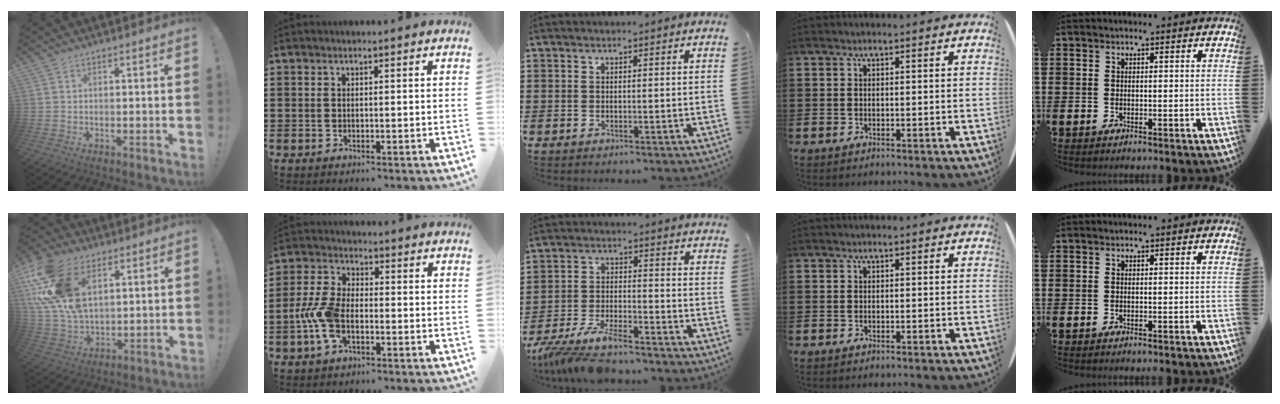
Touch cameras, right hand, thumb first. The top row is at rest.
{"thumb": {"total": 20.6, "force": [8.6, 12.8, 13.7], "torque": [-0.279, -0.030, 0.163]}, "index": {"total": 7.4, "force": [-2.1, 4.1, 5.8], "torque": [-0.149, -0.004, -0.046]}, "middle": {"total": 7.7, "force": [-6.9, 0.9, 3.2], "torque": [-0.078, -0.005, -0.137]}}